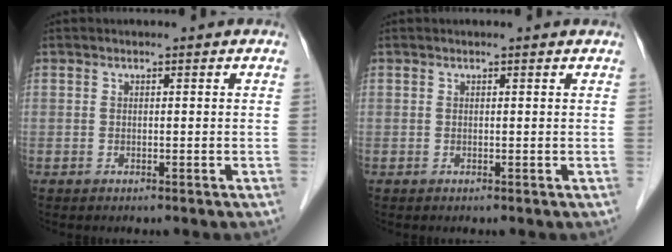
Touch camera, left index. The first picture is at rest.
{"total": 0.6, "force": [0.6, 0.0, 0.1], "torque": [-0.008, -0.001, 0.004]}